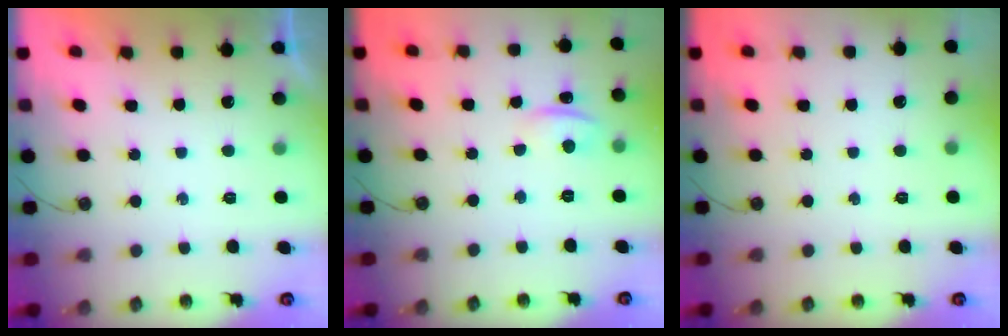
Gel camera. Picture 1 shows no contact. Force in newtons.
{"total": 1.6, "press": 1.2, "slide": 1.0}
{"total": 0.0}